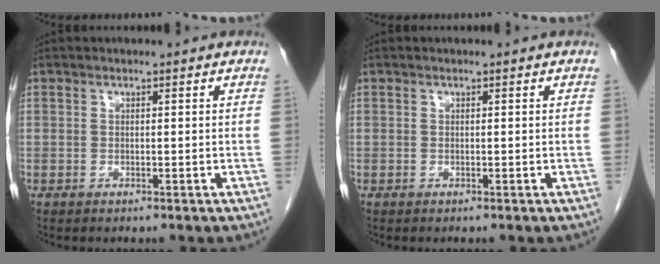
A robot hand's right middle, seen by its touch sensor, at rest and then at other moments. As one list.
[{"total": 0.0}]